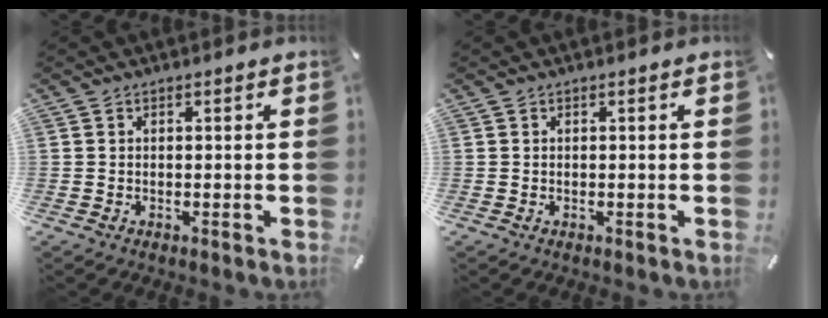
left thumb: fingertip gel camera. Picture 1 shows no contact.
{"total": 0.0}